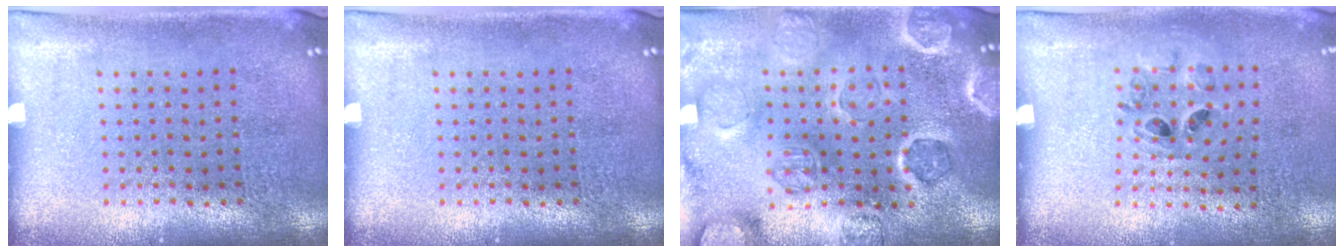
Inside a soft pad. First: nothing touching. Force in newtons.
{"total": 0.0}
{"total": 2.5, "press": 2.5, "slide": 0.4}
{"total": 1.0, "press": 0.9, "slide": 0.5}